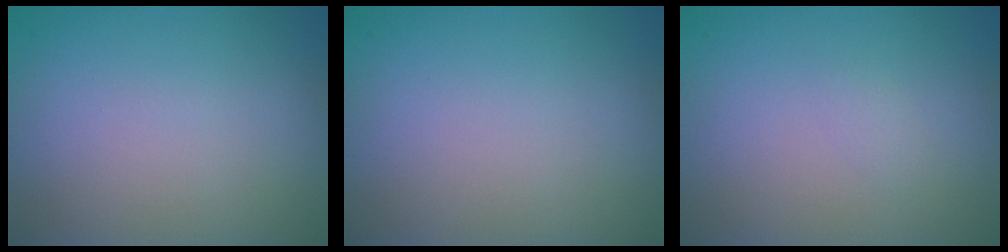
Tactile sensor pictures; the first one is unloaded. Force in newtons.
{"total": 0.0}
{"total": 0.7, "press": 0.7, "slide": 0.1}